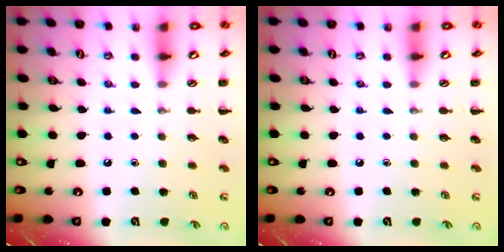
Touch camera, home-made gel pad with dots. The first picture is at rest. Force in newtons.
{"total": 0.0}